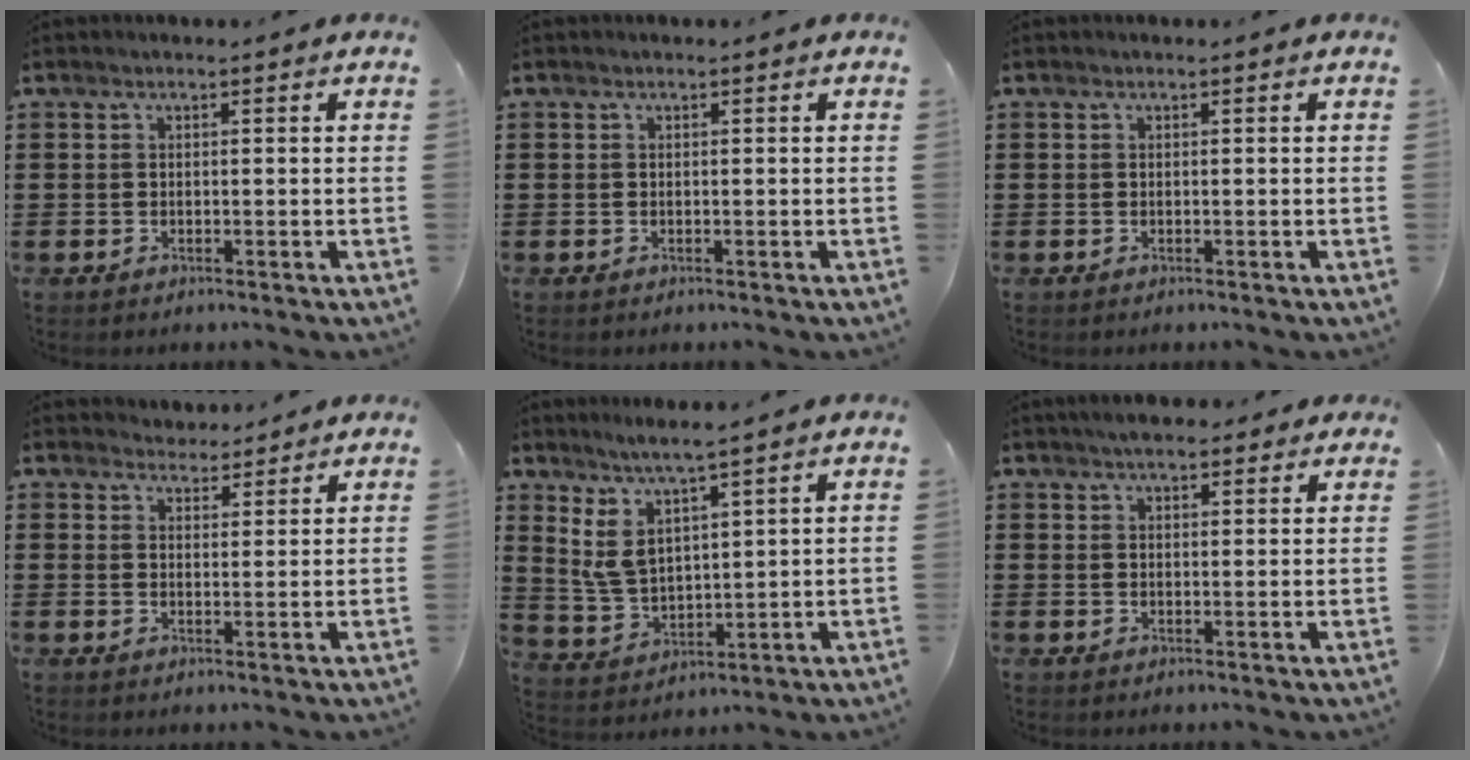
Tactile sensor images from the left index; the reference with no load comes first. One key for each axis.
{"total": 0.0}
{"total": 0.0}
{"total": 2.9, "fx": 2.8, "fy": 0.7, "fz": -0.1, "tx": -0.007, "ty": -0.005, "tz": 0.054}
{"total": 6.5, "fx": 4.1, "fy": 2.3, "fz": 4.5, "tx": -0.113, "ty": -0.012, "tz": 0.071}
{"total": 3.3, "fx": 2.7, "fy": 1.3, "fz": 1.3, "tx": -0.032, "ty": 0.007, "tz": 0.051}